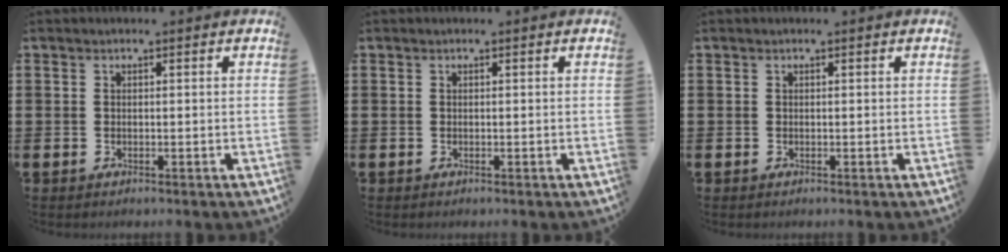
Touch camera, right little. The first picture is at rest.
{"total": 0.0}
{"total": 0.0}